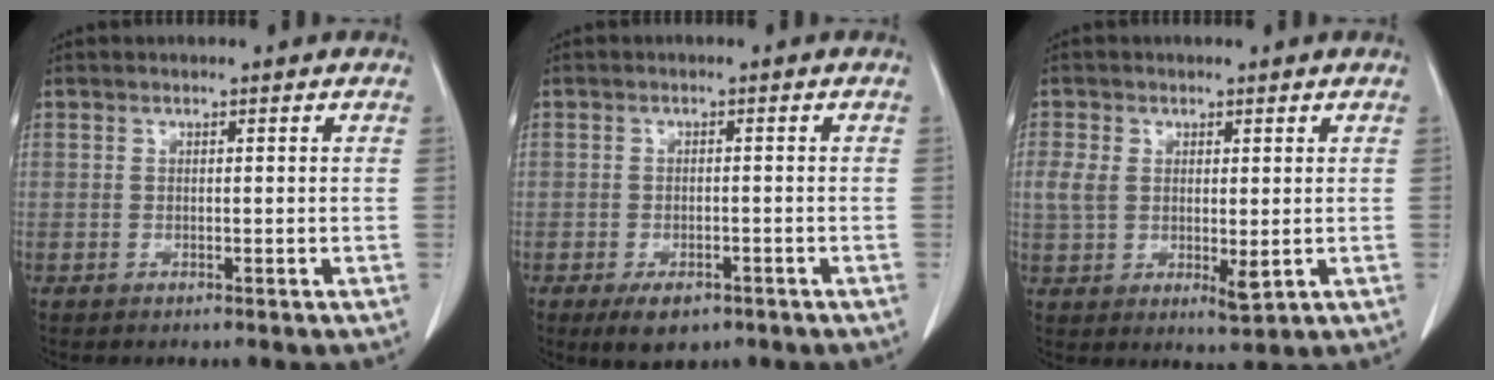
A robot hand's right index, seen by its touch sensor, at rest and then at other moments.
{"total": 5.2, "force": [-3.4, 2.6, 3.0], "torque": [-0.048, -0.003, -0.046]}
{"total": 6.2, "force": [0.4, 3.2, 5.3], "torque": [-0.102, -0.005, 0.015]}